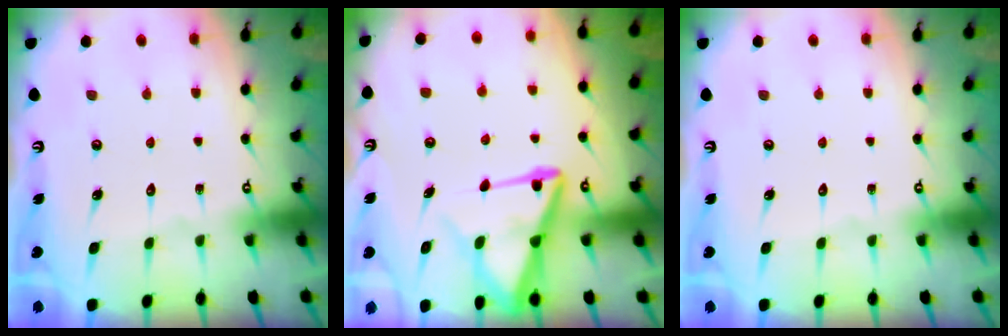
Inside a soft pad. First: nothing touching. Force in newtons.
{"total": 11.9, "press": 11.8, "slide": 1.4}
{"total": 0.0}